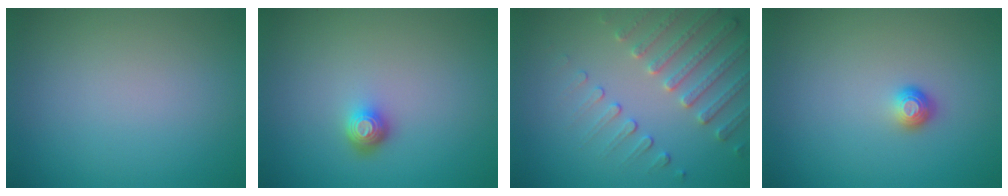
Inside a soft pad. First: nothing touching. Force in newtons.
{"total": 1.8, "press": 1.3, "slide": 1.2}
{"total": 3.8, "press": 3.6, "slide": 1.1}
{"total": 1.2, "press": 1.0, "slide": 0.6}